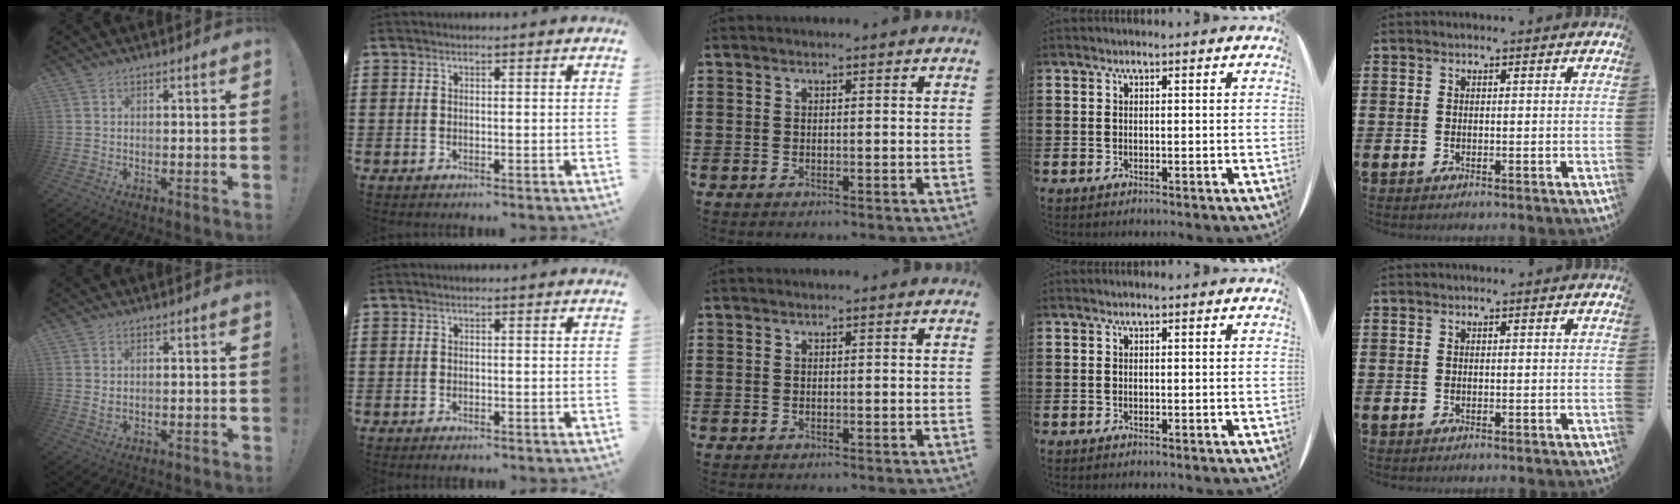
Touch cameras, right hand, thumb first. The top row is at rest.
{"thumb": {"total": 1.5, "force": [0.8, 0.6, 1.1], "torque": [-0.009, -0.005, 0.011]}, "index": {"total": 0.7, "force": [-0.6, 0.2, 0.2], "torque": [-0.006, -0.002, -0.013]}}